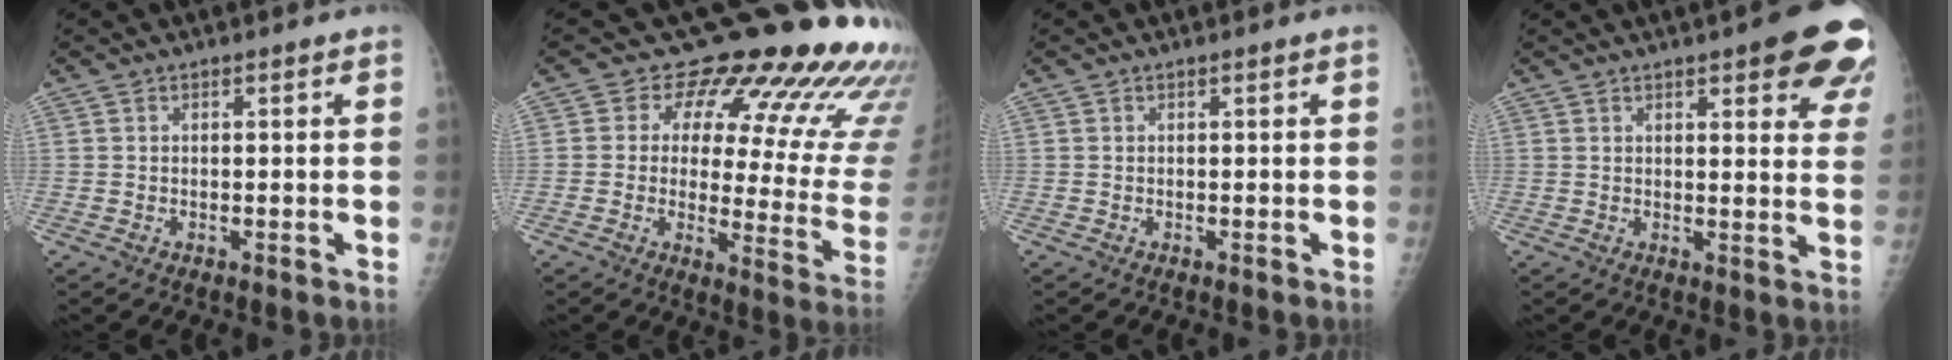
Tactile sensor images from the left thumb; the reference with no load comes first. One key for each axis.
{"total": 22.2, "fx": 16.1, "fy": 9.0, "fz": 12.4, "tx": -0.116, "ty": -0.105, "tz": 0.180}
{"total": 0.0}
{"total": 13.5, "fx": 7.3, "fy": 3.9, "fz": 10.6, "tx": -0.094, "ty": -0.028, "tz": 0.078}